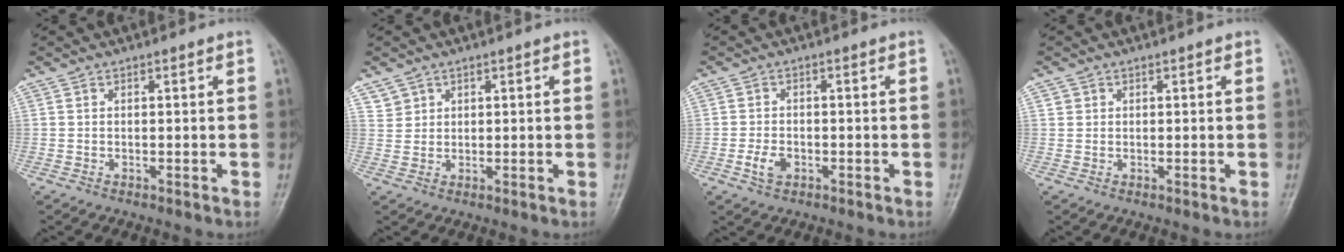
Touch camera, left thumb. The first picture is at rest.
{"total": 2.6, "force": [1.6, 2.0, 0.1], "torque": [0.023, -0.006, 0.023]}
{"total": 3.2, "force": [-1.3, 2.1, 2.1], "torque": [-0.037, 0.004, -0.025]}
{"total": 1.5, "force": [0.6, 1.3, 0.4], "torque": [0.009, 0.000, 0.005]}